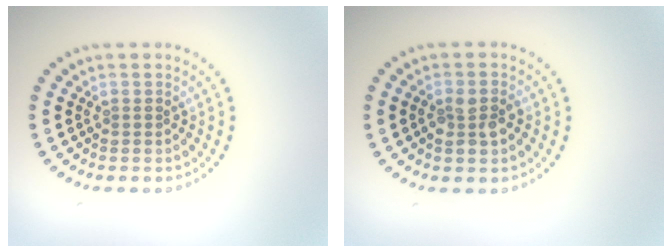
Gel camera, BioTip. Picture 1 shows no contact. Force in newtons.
{"total": 2.4, "press": 2.4, "slide": 0.3}